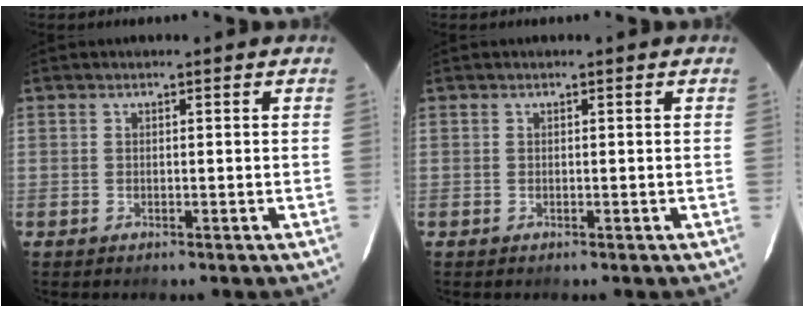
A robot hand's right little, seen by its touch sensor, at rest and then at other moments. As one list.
[{"total": 0.0}]